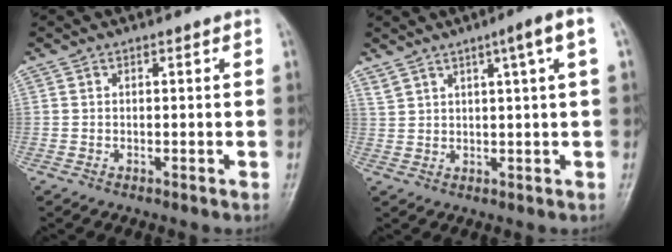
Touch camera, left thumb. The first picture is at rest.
{"total": 6.0, "force": [3.1, 0.1, 5.2], "torque": [-0.085, -0.005, 0.055]}